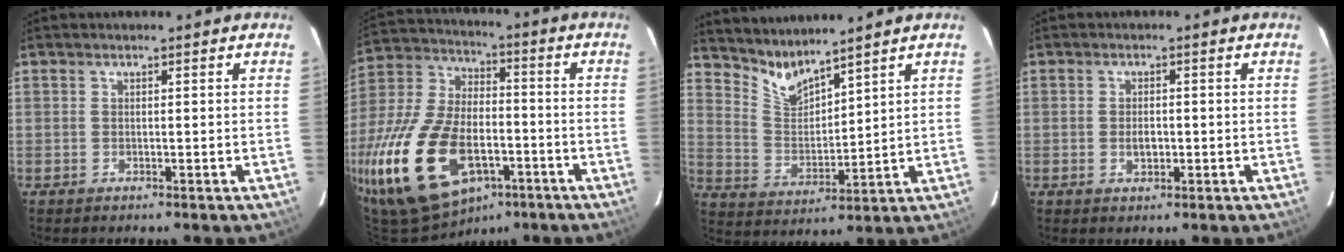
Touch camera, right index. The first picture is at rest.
{"total": 25.5, "force": [-11.6, 13.9, 18.0], "torque": [-0.384, -0.022, -0.187]}
{"total": 6.8, "force": [6.1, -0.1, 3.0], "torque": [-0.065, -0.021, 0.129]}
{"total": 2.3, "force": [-0.4, 1.5, 1.7], "torque": [-0.029, -0.001, -0.006]}